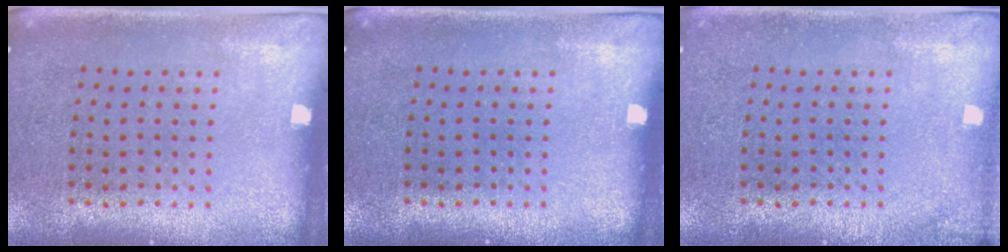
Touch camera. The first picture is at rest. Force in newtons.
{"total": 0.0}
{"total": 0.9, "press": 0.9, "slide": 0.1}